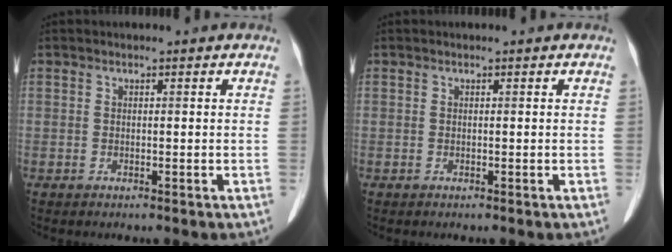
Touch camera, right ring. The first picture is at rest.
{"total": 0.0}